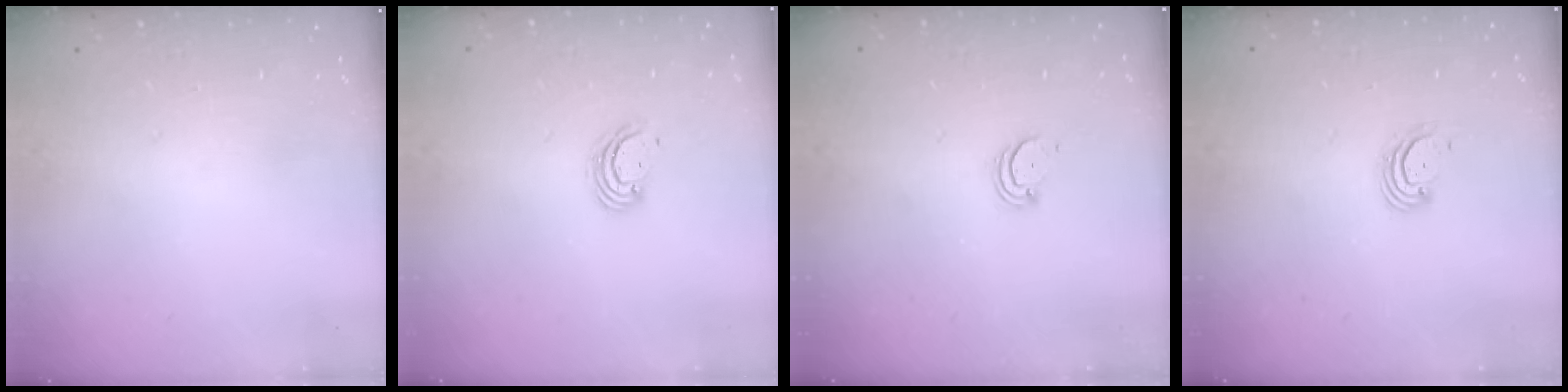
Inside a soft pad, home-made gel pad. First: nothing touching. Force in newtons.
{"total": 3.5, "press": 3.5, "slide": 0.2}
{"total": 2.0, "press": 2.0, "slide": 0.2}
{"total": 3.0, "press": 3.0, "slide": 0.3}